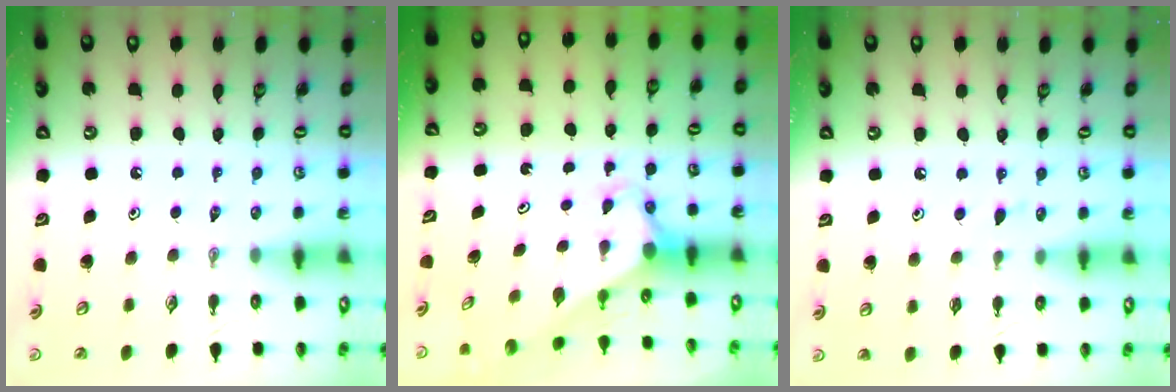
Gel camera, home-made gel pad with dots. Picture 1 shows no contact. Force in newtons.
{"total": 2.9, "press": 2.9, "slide": 0.2}
{"total": 5.4, "press": 5.4, "slide": 0.4}